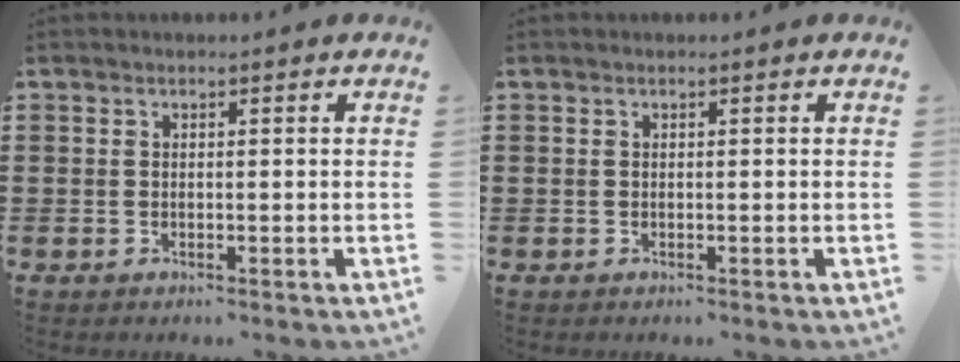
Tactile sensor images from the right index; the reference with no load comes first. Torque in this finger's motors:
{"motor_torque": [0.47, 0.35, 0.09, 0.02]}